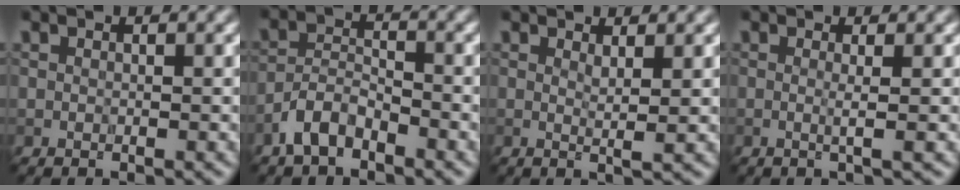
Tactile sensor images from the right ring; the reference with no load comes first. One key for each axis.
{"total": 3.2, "fx": -2.4, "fy": 1.3, "fz": 1.6, "tx": -0.032, "ty": 0.012, "tz": -0.055}
{"total": 1.5, "fx": 0.6, "fy": 0.2, "fz": 1.3, "tx": -0.020, "ty": -0.001, "tz": 0.008}
{"total": 1.6, "fx": 0.2, "fy": 0.5, "fz": 1.5, "tx": -0.017, "ty": 0.000, "tz": -0.016}